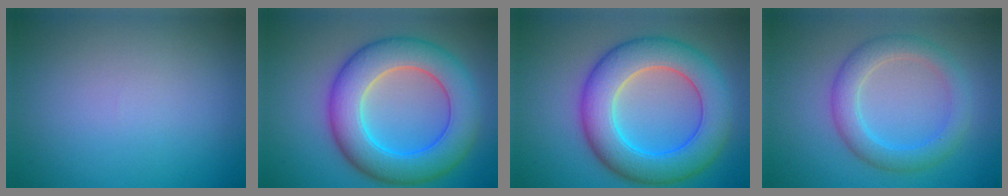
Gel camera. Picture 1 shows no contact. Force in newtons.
{"total": 9.0, "press": 9.0, "slide": 0.3}
{"total": 9.0, "press": 9.0, "slide": 0.3}
{"total": 3.9, "press": 3.9, "slide": 0.2}